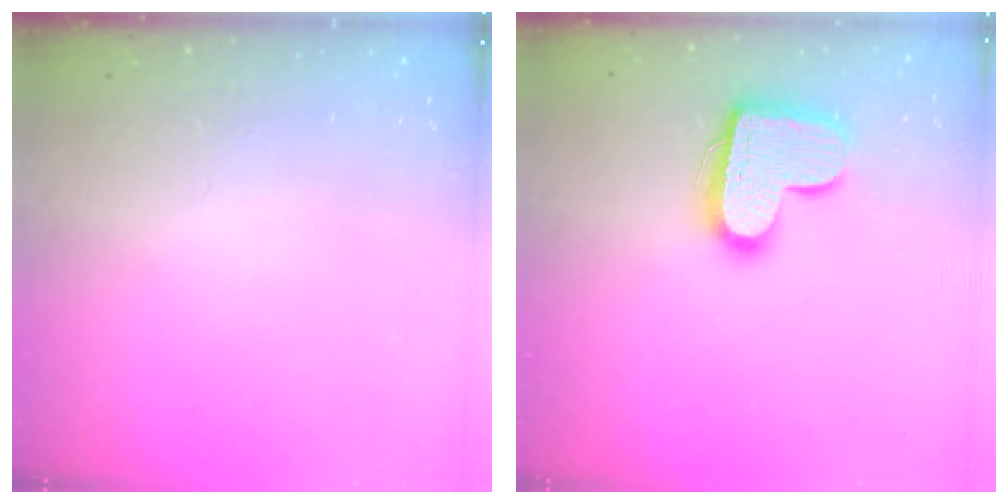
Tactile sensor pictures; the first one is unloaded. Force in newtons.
{"total": 16.4, "press": 16.4, "slide": 1.2}